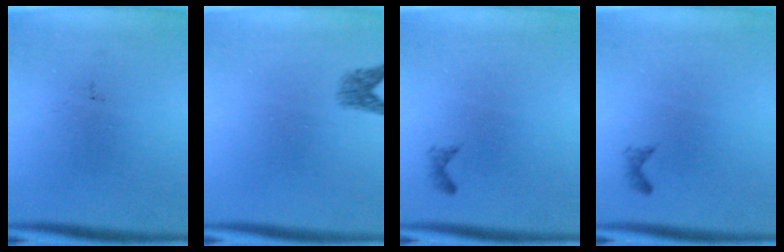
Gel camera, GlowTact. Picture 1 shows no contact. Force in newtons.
{"total": 1.8}
{"total": 0.6}
{"total": 0.6}